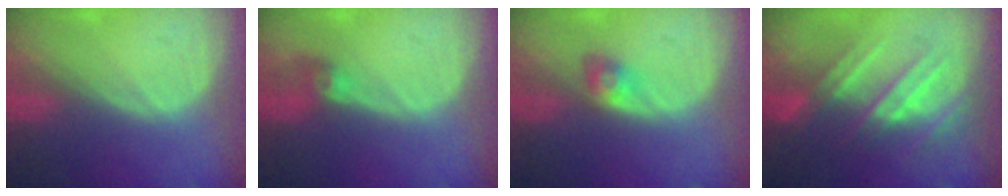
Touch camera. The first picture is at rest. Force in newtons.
{"total": 2.9, "press": 2.6, "slide": 1.4}
{"total": 2.9, "press": 2.5, "slide": 1.4}
{"total": 7.8, "press": 7.7, "slide": 1.2}